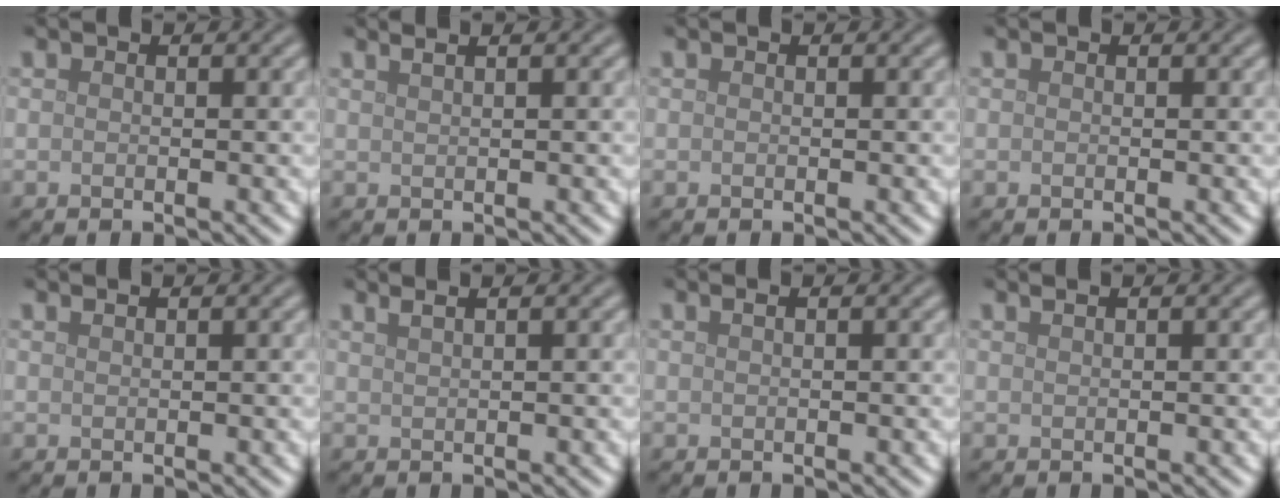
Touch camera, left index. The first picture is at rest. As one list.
[{"total": 3.0, "force": [2.0, 1.4, 1.8], "torque": [-0.002, 0.018, 0.000]}, {"total": 0.0}, {"total": 0.0}, {"total": 0.5, "force": [0.5, 0.1, 0.2], "torque": [-0.002, 0.000, 0.007]}, {"total": 2.8, "force": [1.9, 1.3, 1.7], "torque": [-0.006, 0.014, 0.001]}, {"total": 0.8, "force": [0.4, 0.4, 0.6], "torque": [-0.008, 0.001, 0.003]}, {"total": 1.4, "force": [0.9, 0.6, 0.9], "torque": [-0.002, -0.002, 0.001]}]